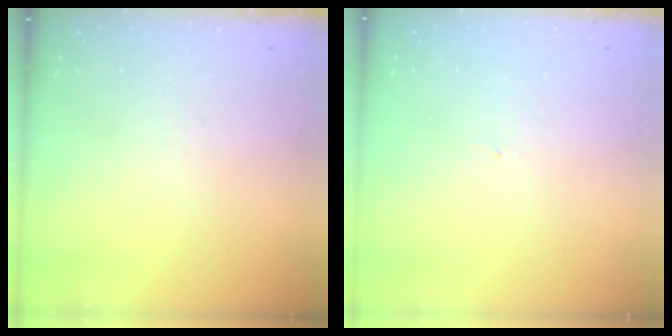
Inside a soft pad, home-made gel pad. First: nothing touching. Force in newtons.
{"total": 0.8, "press": 0.8, "slide": 0.1}